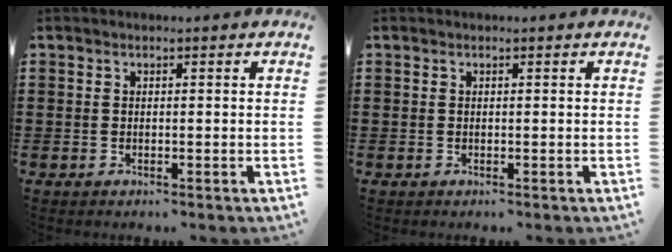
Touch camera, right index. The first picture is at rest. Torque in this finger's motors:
{"motor_torque": [0.00, 0.00, 0.00, 0.00]}